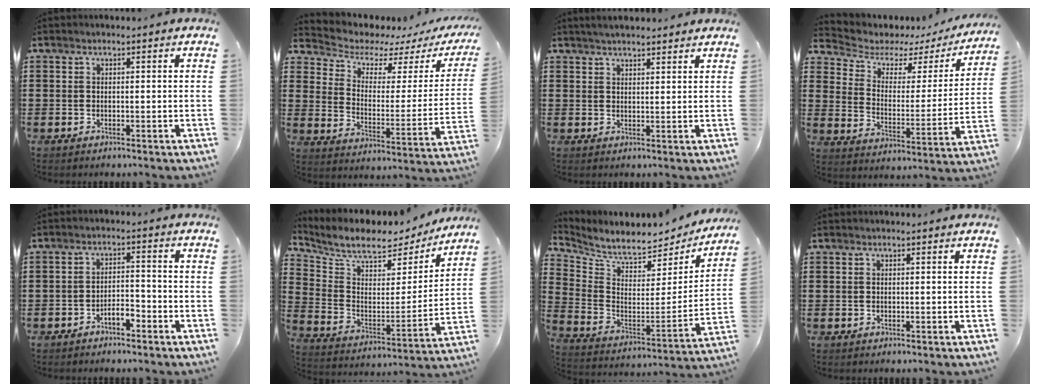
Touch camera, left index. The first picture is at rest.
{"total": 4.4, "force": [3.8, 2.0, 1.3], "torque": [-0.054, -0.027, 0.060]}
{"total": 2.5, "force": [2.4, 0.2, 0.6], "torque": [-0.016, 0.001, 0.046]}
{"total": 4.1, "force": [3.1, 2.3, 1.4], "torque": [-0.053, -0.020, 0.044]}
{"total": 3.0, "force": [-2.5, 0.8, 1.4], "torque": [-0.029, 0.008, -0.051]}
{"total": 7.7, "force": [6.7, 2.6, 2.8], "torque": [-0.085, -0.044, 0.109]}
{"total": 5.8, "force": [5.5, 0.9, 1.5], "torque": [-0.062, -0.056, 0.092]}
{"total": 0.0}